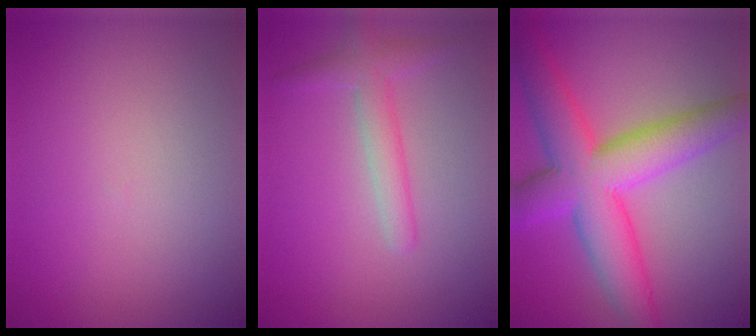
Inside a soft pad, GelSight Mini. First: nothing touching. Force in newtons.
{"total": 2.5, "press": 2.5, "slide": 0.1}
{"total": 9.7, "press": 9.7, "slide": 0.2}